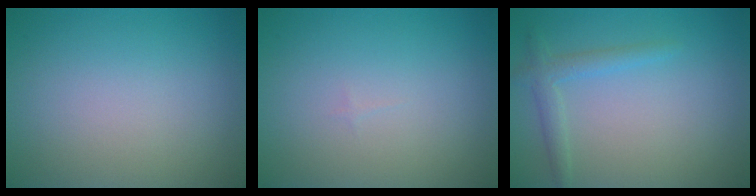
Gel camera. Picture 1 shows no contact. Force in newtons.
{"total": 0.0}
{"total": 1.9, "press": 1.9, "slide": 0.1}